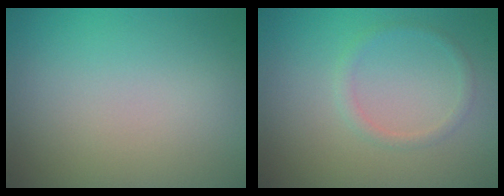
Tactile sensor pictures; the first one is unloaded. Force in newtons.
{"total": 1.2, "press": 1.2, "slide": 0.0}